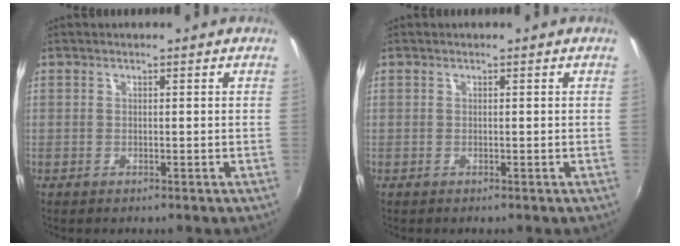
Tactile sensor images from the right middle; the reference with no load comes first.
{"total": 0.0}